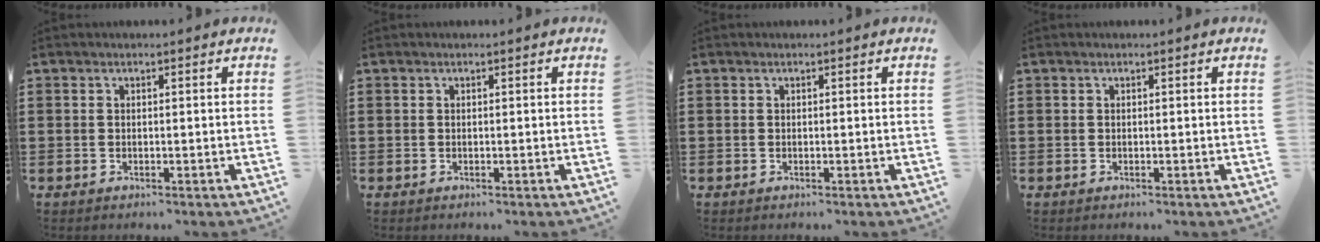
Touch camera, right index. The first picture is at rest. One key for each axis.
{"total": 0.0}
{"total": 0.0}
{"total": 0.0}